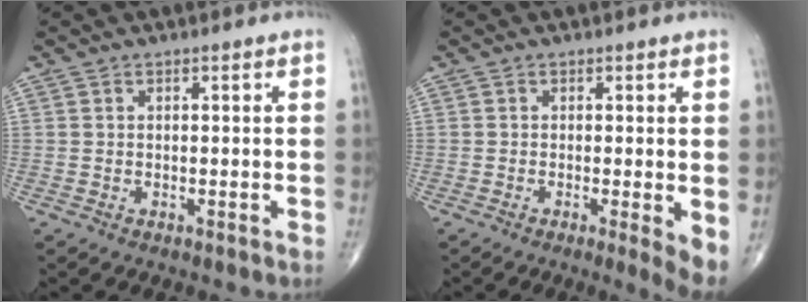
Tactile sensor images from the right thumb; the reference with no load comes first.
{"total": 4.1, "force": [-0.4, 0.6, 4.0], "torque": [-0.063, -0.014, -0.010]}